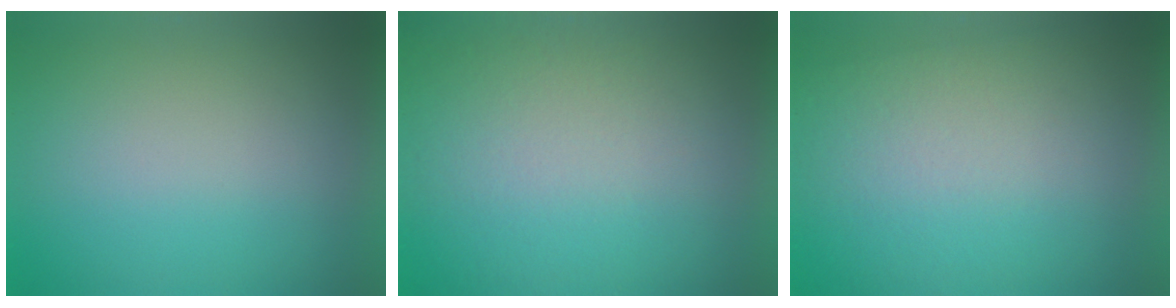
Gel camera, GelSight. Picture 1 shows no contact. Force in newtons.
{"total": 4.4}
{"total": 2.8}